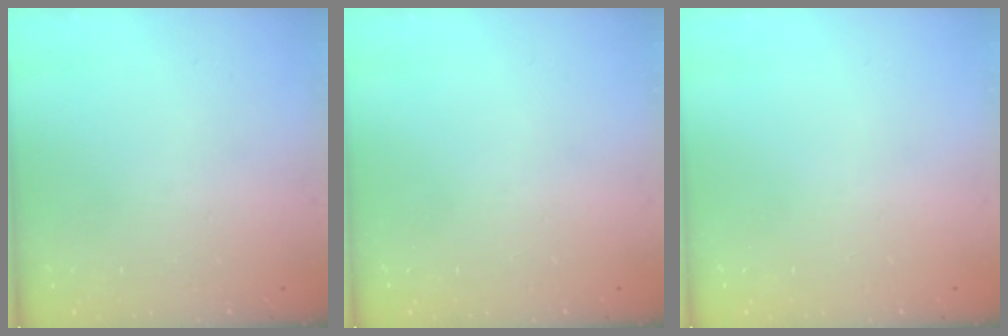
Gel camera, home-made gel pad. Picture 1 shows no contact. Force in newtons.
{"total": 0.0}
{"total": 0.0}